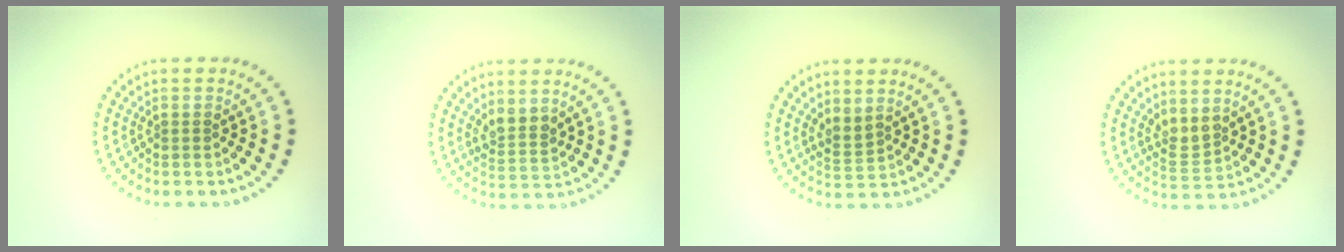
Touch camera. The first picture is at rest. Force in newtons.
{"total": 2.1, "press": 1.8, "slide": 1.1}
{"total": 1.7, "press": 1.2, "slide": 1.2}
{"total": 2.0, "press": 1.7, "slide": 1.1}